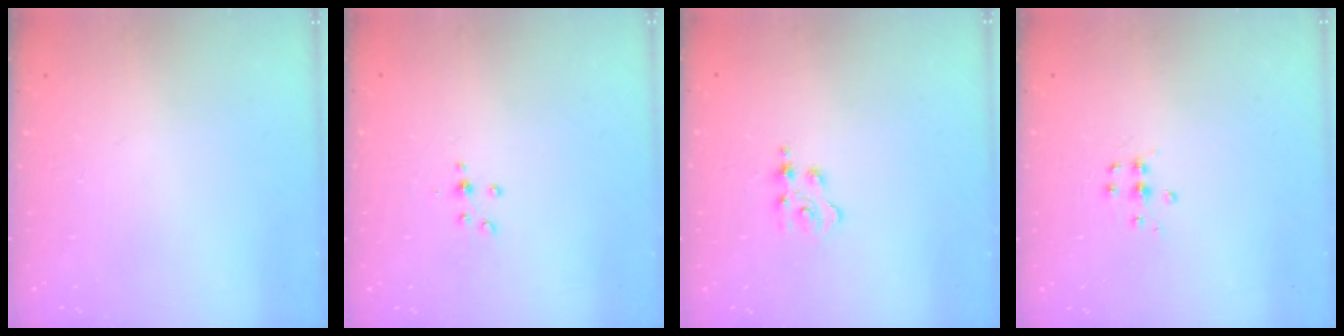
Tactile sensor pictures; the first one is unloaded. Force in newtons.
{"total": 4.0, "press": 3.8, "slide": 1.3}
{"total": 2.1, "press": 2.1, "slide": 0.3}
{"total": 4.5, "press": 4.5, "slide": 0.4}